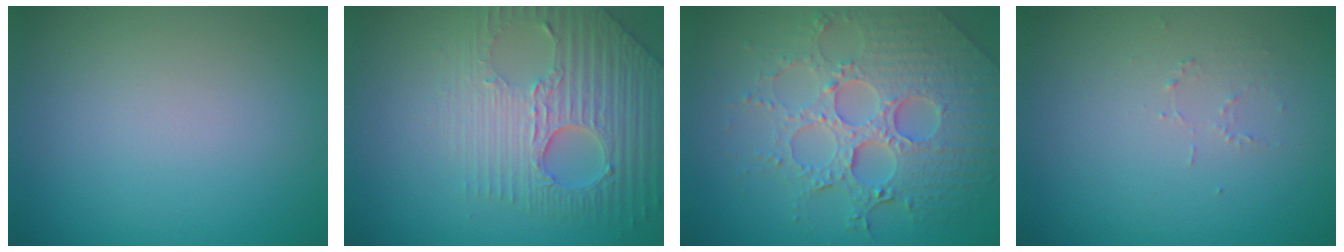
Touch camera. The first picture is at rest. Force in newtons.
{"total": 5.0, "press": 4.7, "slide": 1.8}
{"total": 8.2, "press": 5.9, "slide": 5.7}
{"total": 0.7, "press": 0.4, "slide": 0.6}